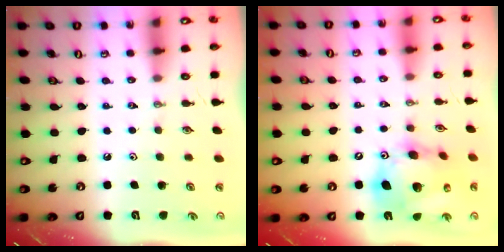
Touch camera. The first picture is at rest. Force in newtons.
{"total": 18.0, "press": 17.7, "slide": 3.1}